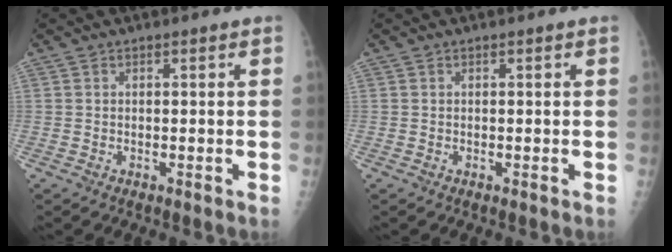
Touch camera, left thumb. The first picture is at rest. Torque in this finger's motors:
{"motor_torque": [0.01, 0.01, 0.00, -0.03, 0.00]}